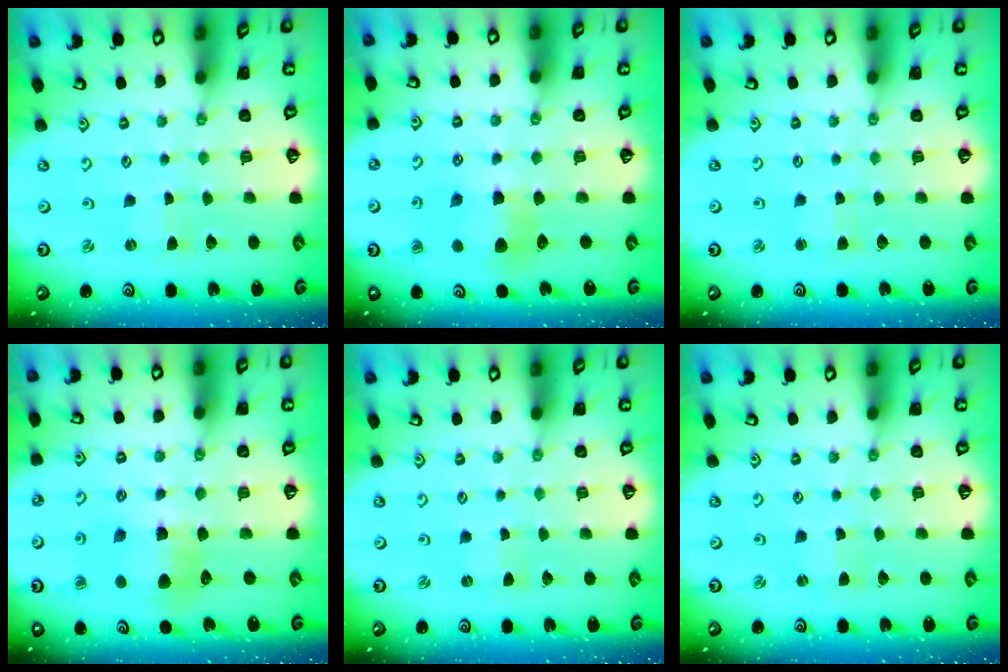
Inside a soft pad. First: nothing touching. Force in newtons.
{"total": 7.8, "press": 7.8, "slide": 0.4}
{"total": 1.9, "press": 1.9, "slide": 0.3}
{"total": 8.1, "press": 8.0, "slide": 0.9}
{"total": 0.0}
{"total": 0.9, "press": 0.8, "slide": 0.1}